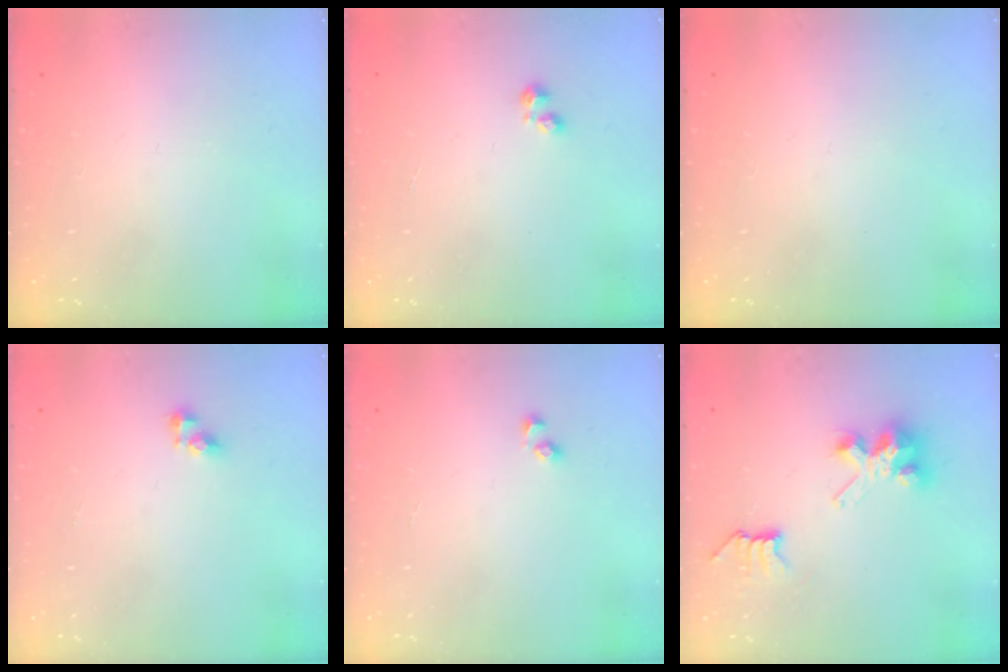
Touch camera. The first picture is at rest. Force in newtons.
{"total": 1.7, "press": 1.7, "slide": 0.5}
{"total": 0.0}
{"total": 5.0, "press": 5.0, "slide": 0.7}
{"total": 2.1, "press": 1.7, "slide": 1.2}
{"total": 6.6, "press": 6.6, "slide": 0.1}